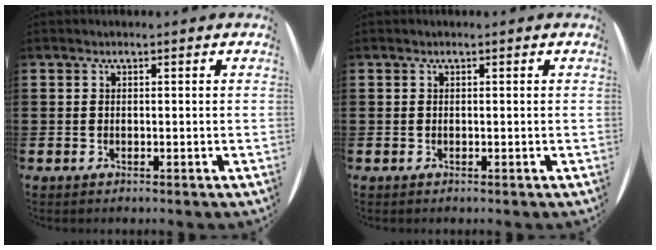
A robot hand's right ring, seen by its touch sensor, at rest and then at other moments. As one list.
[{"total": 0.0}]